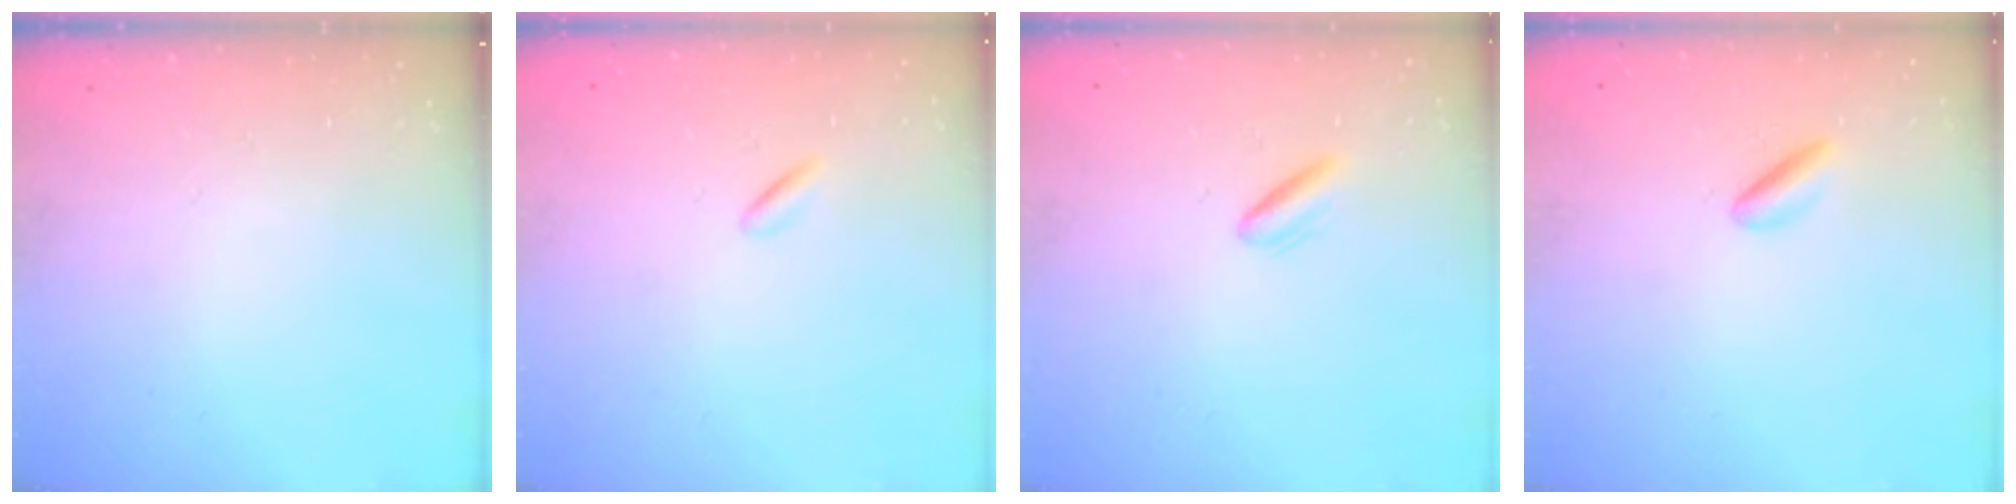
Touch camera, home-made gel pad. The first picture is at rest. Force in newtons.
{"total": 0.5, "press": 0.4, "slide": 0.4}
{"total": 2.7, "press": 2.6, "slide": 0.9}
{"total": 2.0, "press": 1.9, "slide": 0.5}